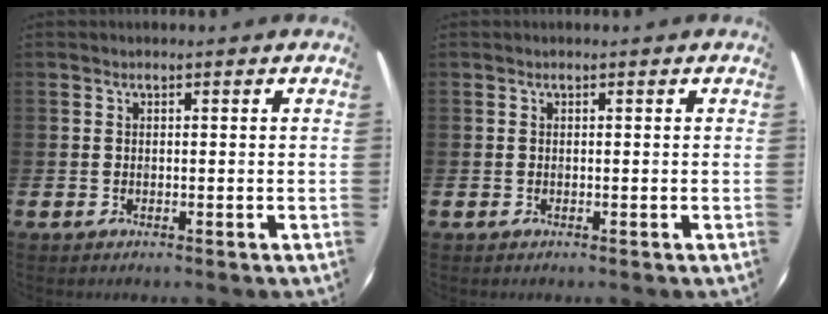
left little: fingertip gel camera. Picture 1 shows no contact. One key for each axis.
{"total": 0.0}